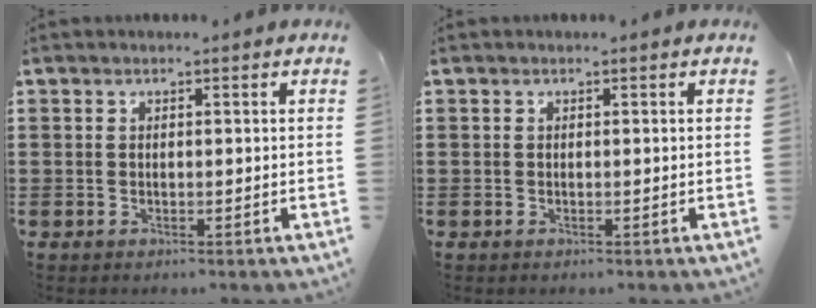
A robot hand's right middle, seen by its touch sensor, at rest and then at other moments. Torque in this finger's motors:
{"motor_torque": [-2.14, 0.00, 0.12, -0.01]}